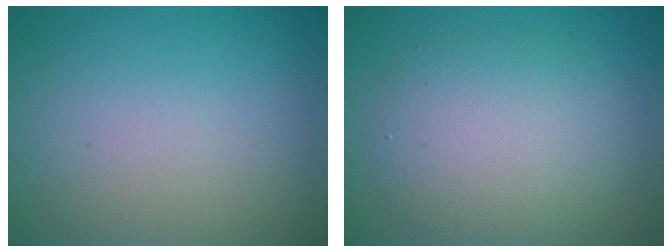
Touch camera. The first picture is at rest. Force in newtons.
{"total": 5.5, "press": 5.5, "slide": 0.2}